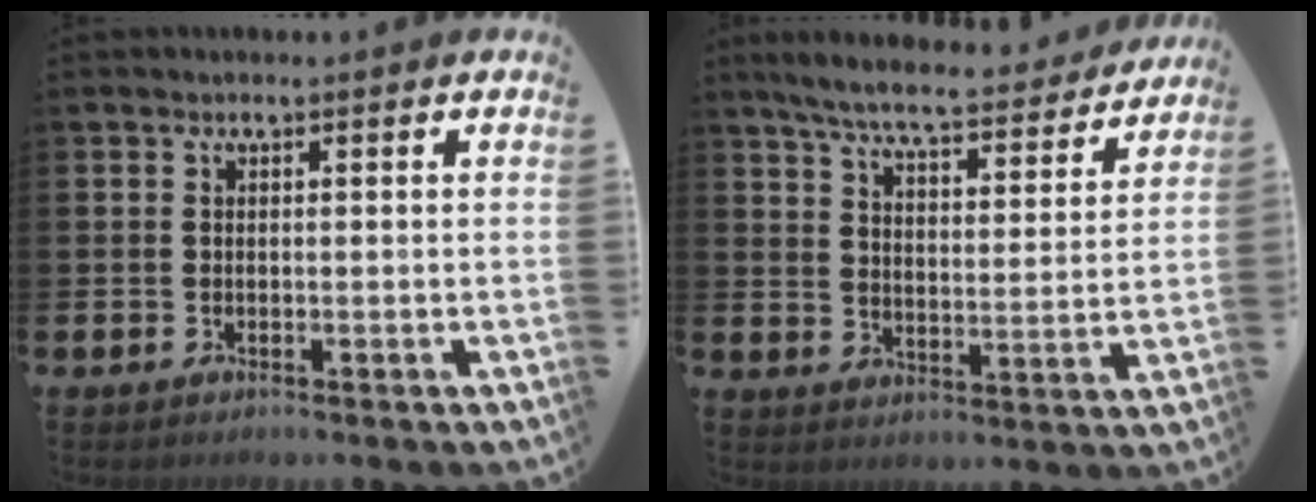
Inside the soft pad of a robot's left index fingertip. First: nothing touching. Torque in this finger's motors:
{"motor_torque": [1.00, -1.14, 0.64, 0.20]}